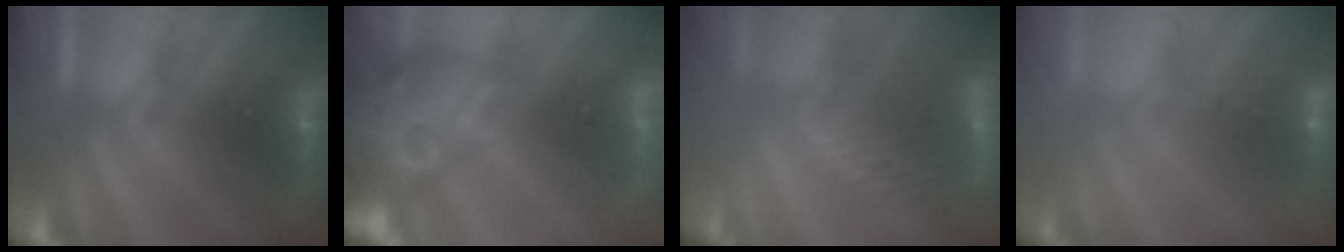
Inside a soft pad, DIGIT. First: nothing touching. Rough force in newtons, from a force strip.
{"total": 7.8}
{"total": 7.1}
{"total": 2.4}